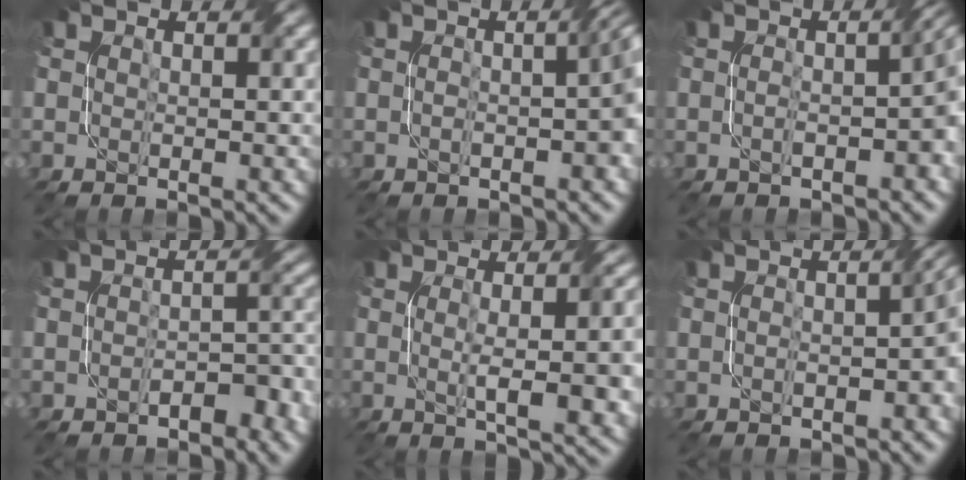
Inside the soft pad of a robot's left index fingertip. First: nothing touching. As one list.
[{"total": 4.0, "force": [-0.6, 1.0, 3.8], "torque": [-0.052, 0.009, -0.010]}, {"total": 4.4, "force": [-0.9, 1.2, 4.1], "torque": [-0.058, 0.007, -0.014]}, {"total": 2.8, "force": [-1.8, 1.2, 1.8], "torque": [-0.029, 0.006, -0.027]}, {"total": 6.9, "force": [-0.2, 1.9, 6.6], "torque": [-0.070, 0.007, -0.002]}, {"total": 3.4, "force": [-0.9, 0.8, 3.1], "torque": [-0.048, 0.008, -0.016]}]